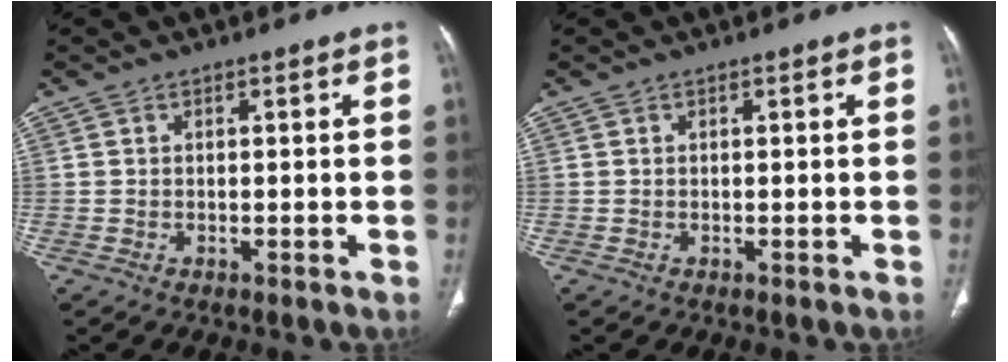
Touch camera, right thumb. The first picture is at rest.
{"total": 0.0}